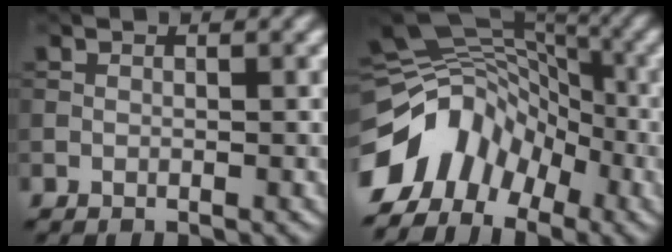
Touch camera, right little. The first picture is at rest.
{"total": 9.5, "force": [-5.7, 6.4, 4.2], "torque": [-0.078, 0.010, -0.120]}